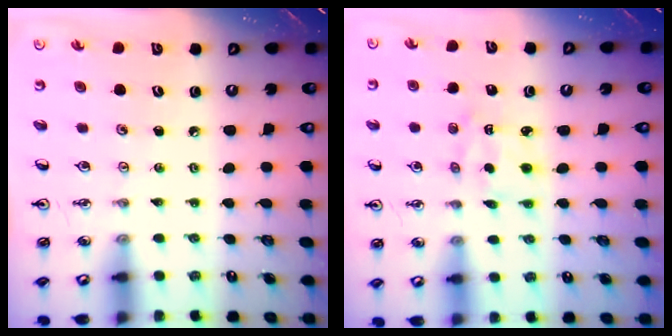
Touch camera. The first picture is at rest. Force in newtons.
{"total": 2.3, "press": 2.3, "slide": 0.4}